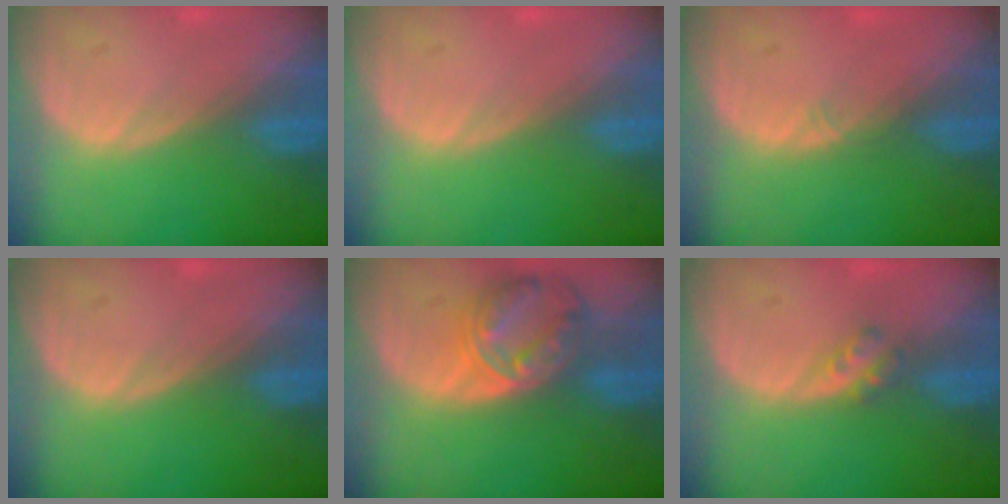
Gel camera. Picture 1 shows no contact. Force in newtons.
{"total": 0.0}
{"total": 0.6, "press": 0.5, "slide": 0.4}
{"total": 0.0}
{"total": 8.2, "press": 7.1, "slide": 4.1}
{"total": 2.5, "press": 2.1, "slide": 1.4}